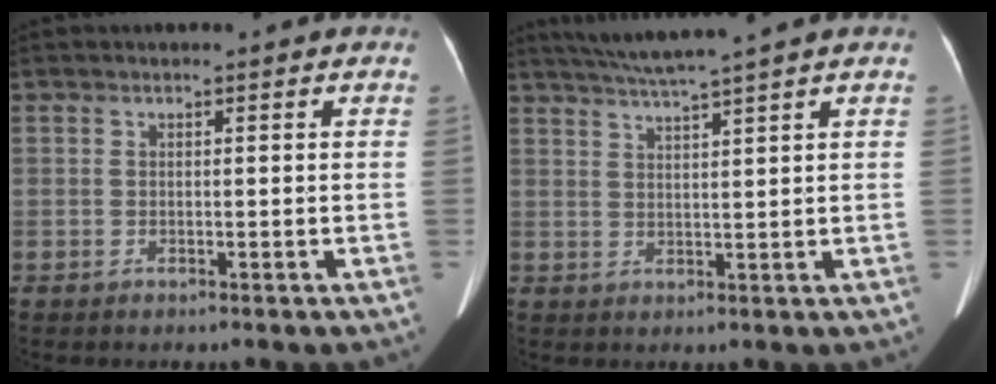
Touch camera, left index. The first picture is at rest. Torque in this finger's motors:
{"motor_torque": [0.46, -0.68, 0.06, 0.06]}